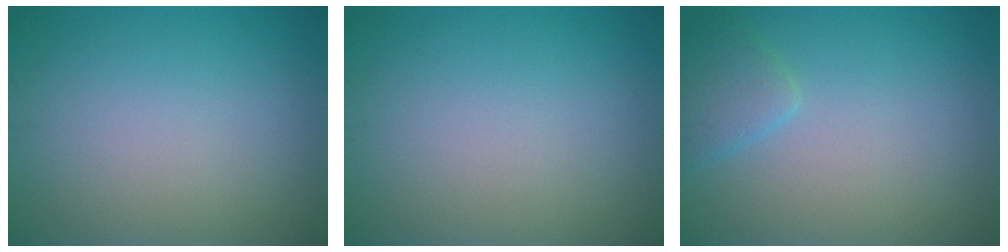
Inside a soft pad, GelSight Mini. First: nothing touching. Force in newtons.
{"total": 0.0}
{"total": 2.1, "press": 2.1, "slide": 0.2}